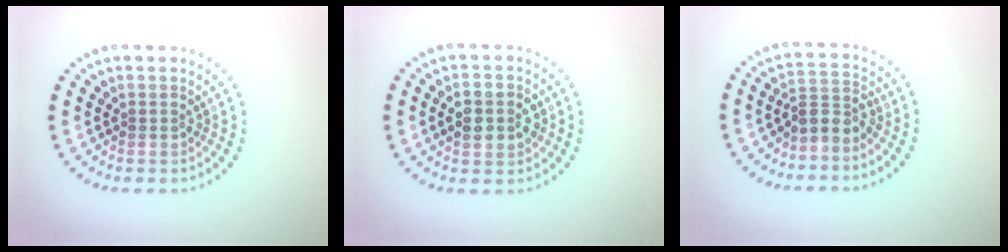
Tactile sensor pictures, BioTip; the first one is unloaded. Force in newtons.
{"total": 3.7, "press": 3.7, "slide": 0.0}
{"total": 2.6, "press": 1.9, "slide": 1.7}